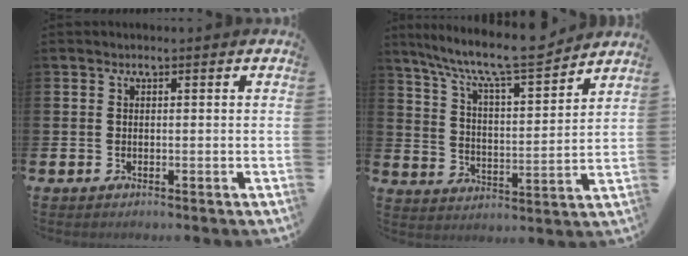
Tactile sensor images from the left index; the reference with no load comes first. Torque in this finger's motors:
{"motor_torque": [1.11, -1.01, 0.81, 0.21]}